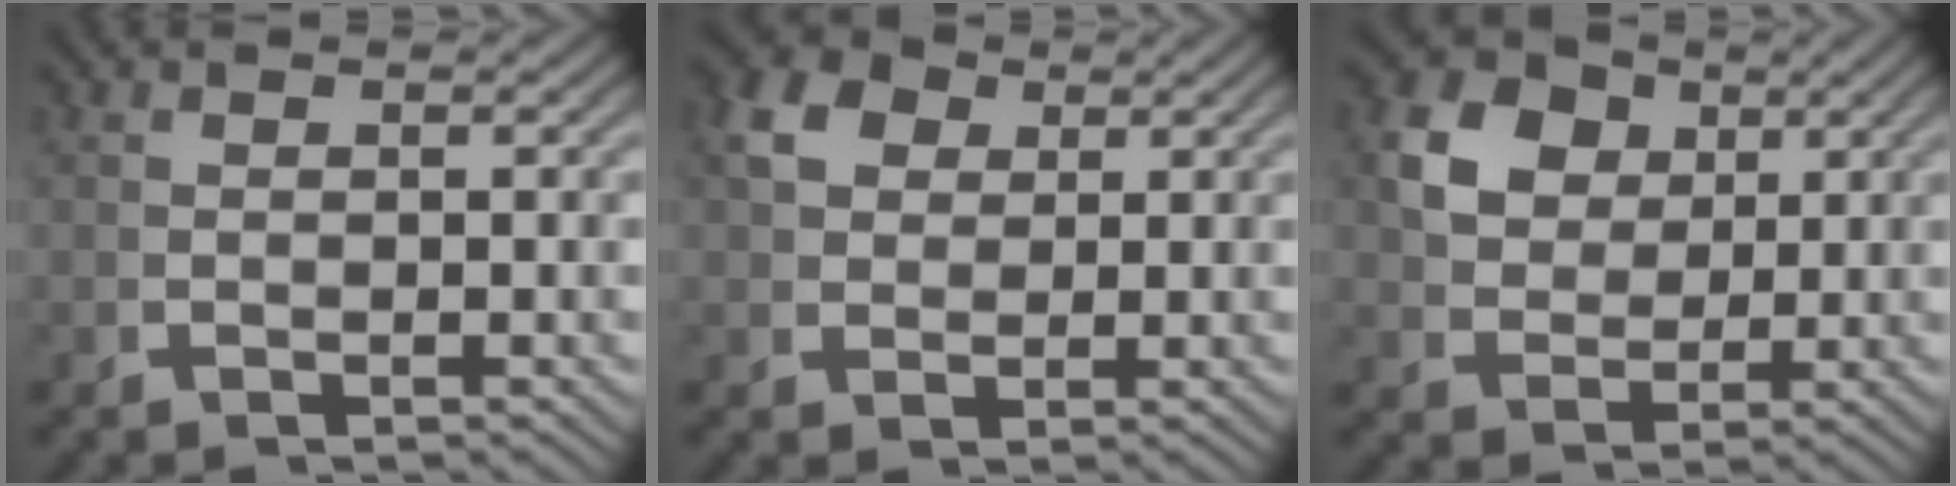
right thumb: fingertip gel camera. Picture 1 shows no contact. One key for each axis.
{"total": 5.8, "fx": 2.7, "fy": 4.3, "fz": 2.8, "tx": -0.064, "ty": -0.003, "tz": 0.047}
{"total": 8.9, "fx": 3.0, "fy": 7.1, "fz": 4.6, "tx": -0.103, "ty": -0.010, "tz": 0.055}